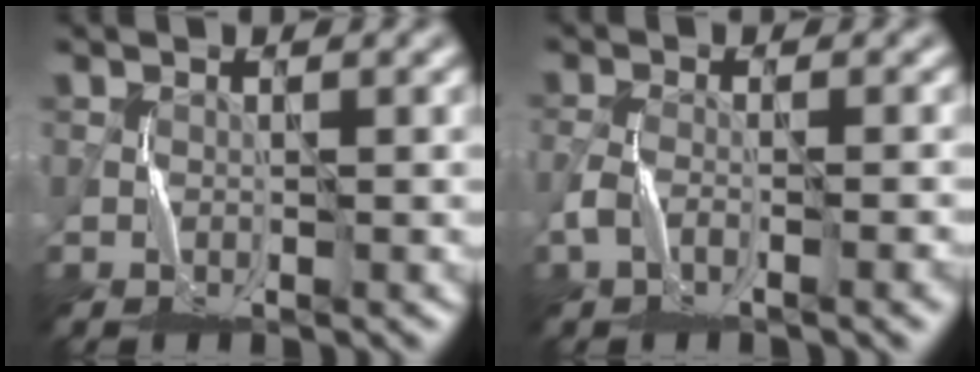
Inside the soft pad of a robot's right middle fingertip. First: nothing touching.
{"total": 3.2, "force": [-1.7, 1.1, 2.5], "torque": [-0.054, -0.003, -0.036]}